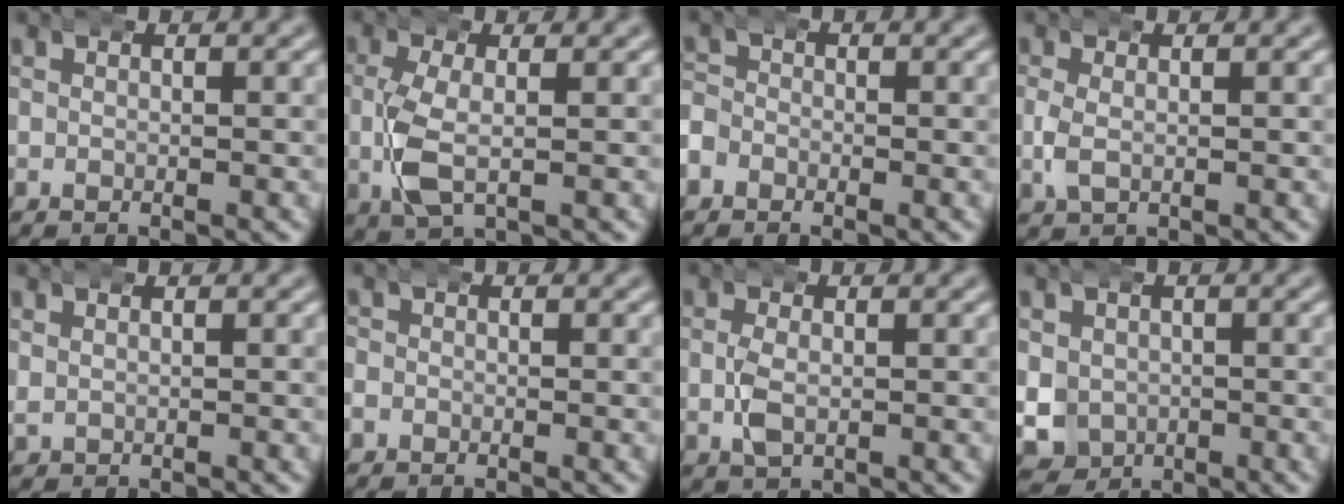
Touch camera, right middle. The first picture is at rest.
{"total": 3.8, "force": [-0.6, 1.9, 3.2], "torque": [-0.074, -0.004, -0.008]}
{"total": 2.3, "force": [-1.1, 2.0, 0.3], "torque": [-0.012, -0.003, -0.028]}
{"total": 2.0, "force": [-0.1, 1.3, 1.6], "torque": [-0.041, 0.002, -0.003]}
{"total": 1.1, "force": [0.6, 0.8, 0.5], "torque": [-0.012, 0.000, 0.013]}
{"total": 1.8, "force": [-0.4, 1.7, 0.4], "torque": [-0.024, -0.004, -0.011]}
{"total": 2.3, "force": [-0.5, 1.4, 1.7], "torque": [-0.036, 0.000, -0.008]}
{"total": 7.6, "force": [-1.7, 6.9, 2.6], "torque": [-0.062, -0.038, -0.018]}